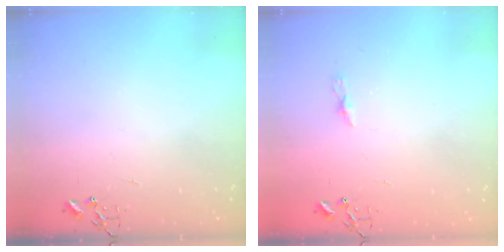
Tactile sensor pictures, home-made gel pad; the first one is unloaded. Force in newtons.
{"total": 3.9, "press": 3.9, "slide": 0.5}